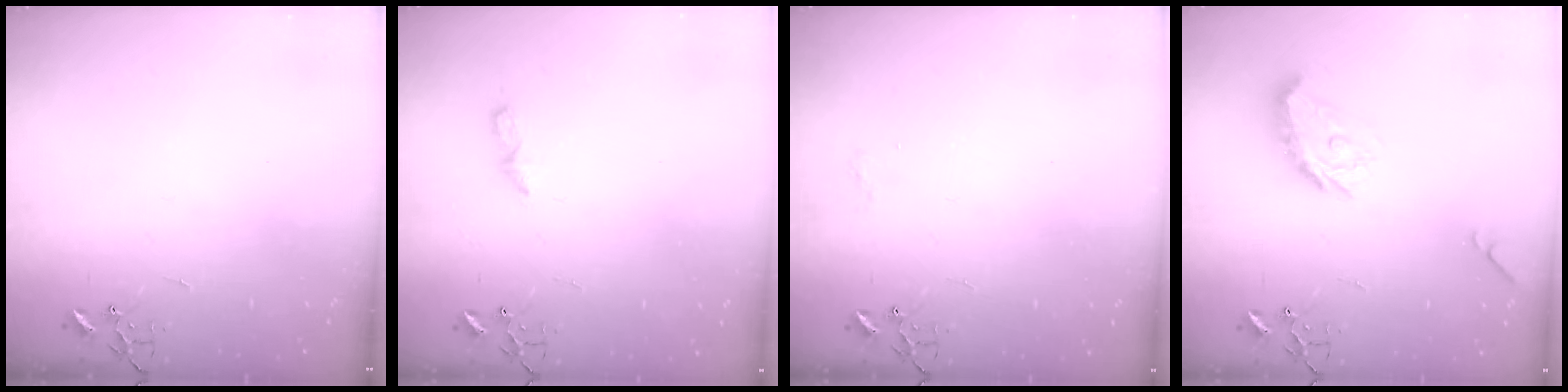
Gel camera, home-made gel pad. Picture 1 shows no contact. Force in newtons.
{"total": 5.5, "press": 5.5, "slide": 0.5}
{"total": 5.9, "press": 5.9, "slide": 0.8}
{"total": 12.2, "press": 12.2, "slide": 0.7}